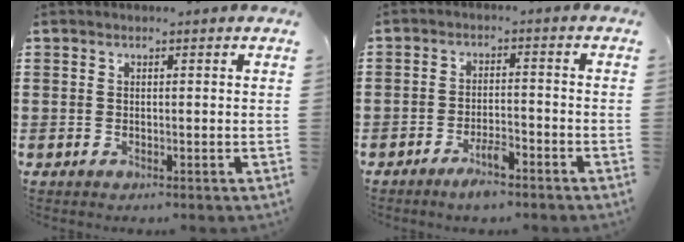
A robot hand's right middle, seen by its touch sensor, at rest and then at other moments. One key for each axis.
{"total": 3.9, "fx": -3.0, "fy": 0.9, "fz": 2.3, "tx": -0.045, "ty": 0.005, "tz": -0.058}